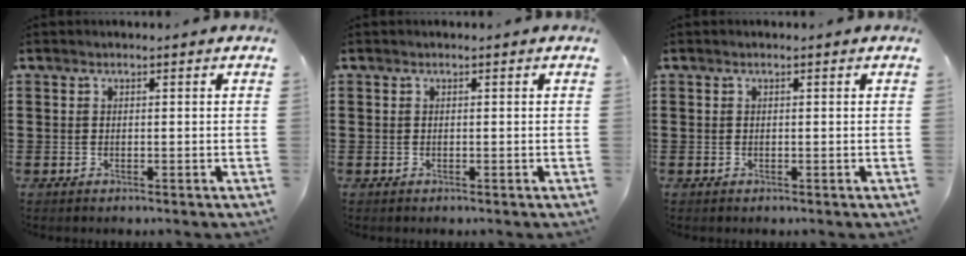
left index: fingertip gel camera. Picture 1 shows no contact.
{"total": 0.0}
{"total": 0.0}